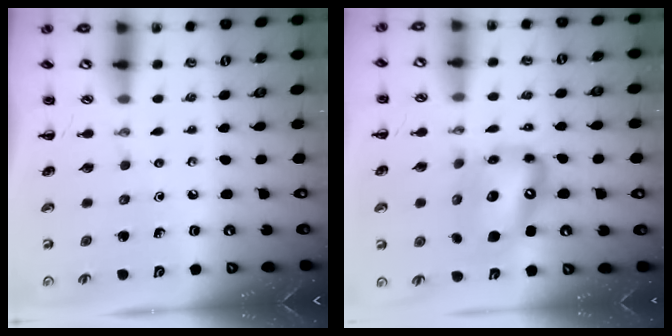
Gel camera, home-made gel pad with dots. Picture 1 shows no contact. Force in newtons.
{"total": 13.6, "press": 13.2, "slide": 3.4}